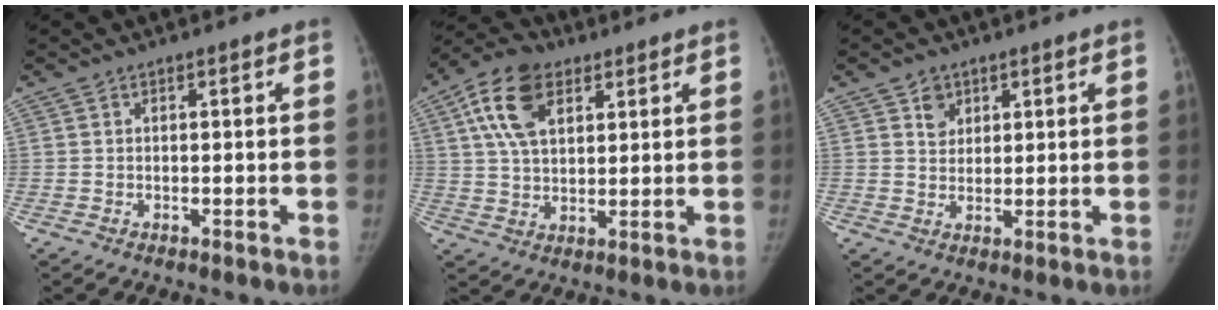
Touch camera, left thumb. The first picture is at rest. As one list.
[{"total": 12.0, "force": [5.0, 7.1, 8.2], "torque": [-0.140, 0.000, 0.088]}, {"total": 3.5, "force": [1.9, 2.7, 1.0], "torque": [0.006, -0.012, 0.034]}]